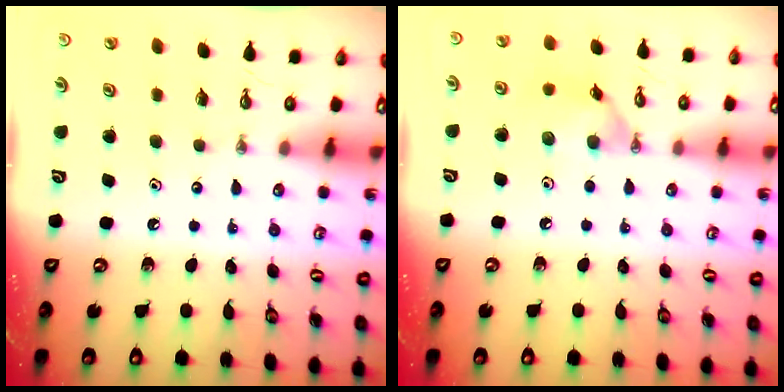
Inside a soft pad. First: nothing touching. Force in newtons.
{"total": 9.9, "press": 9.9, "slide": 0.0}